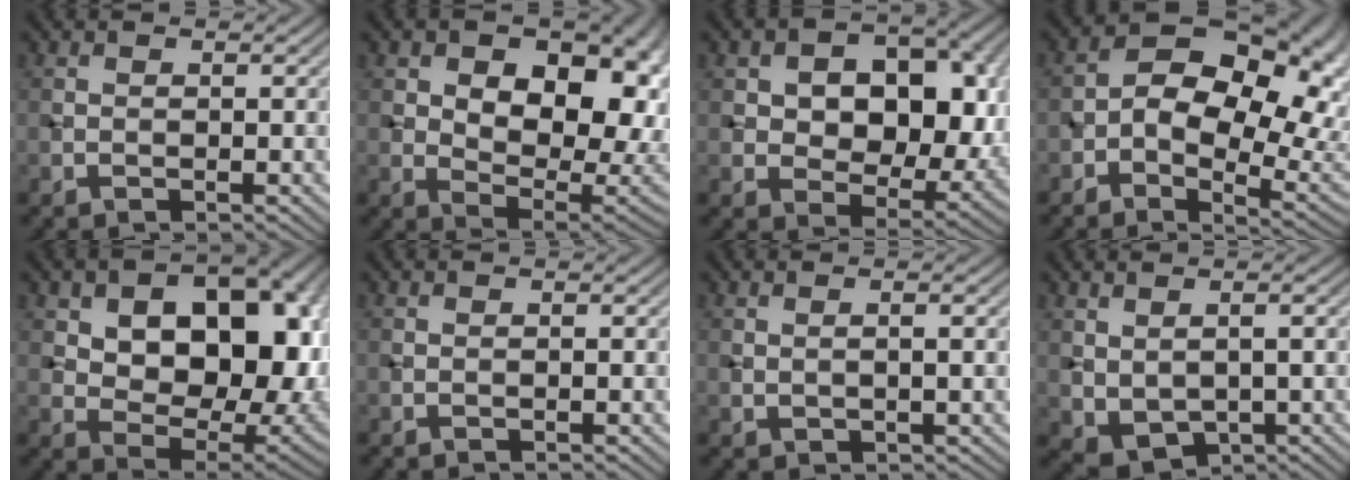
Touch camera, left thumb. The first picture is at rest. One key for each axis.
{"total": 15.2, "fx": 4.0, "fy": 9.2, "fz": 11.4, "tx": -0.156, "ty": 0.000, "tz": 0.066}
{"total": 11.5, "fx": 1.8, "fy": 7.8, "fz": 8.3, "tx": -0.124, "ty": -0.006, "tz": 0.028}
{"total": 17.5, "fx": 1.4, "fy": 11.4, "fz": 13.2, "tx": -0.172, "ty": -0.003, "tz": 0.039}
{"total": 15.7, "fx": 3.7, "fy": 10.0, "fz": 11.5, "tx": -0.157, "ty": -0.006, "tz": 0.066}
{"total": 0.0}
{"total": 1.7, "fx": 0.2, "fy": 0.4, "fz": 1.6, "tx": -0.031, "ty": 0.001, "tz": 0.006}
{"total": 5.1, "fx": 0.0, "fy": 2.7, "fz": 4.3, "tx": -0.095, "ty": -0.011, "tz": 0.013}